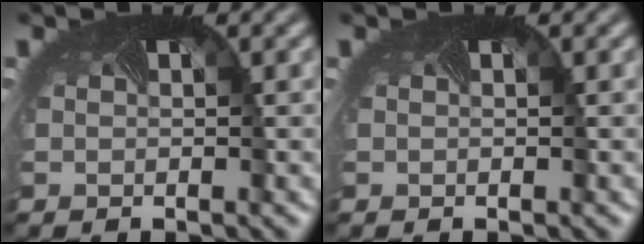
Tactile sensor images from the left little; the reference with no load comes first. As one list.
[{"total": 0.0}]